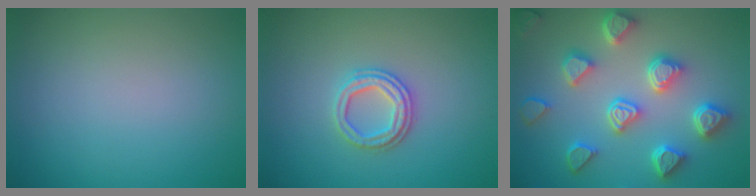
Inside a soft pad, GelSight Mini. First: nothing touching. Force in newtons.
{"total": 2.9, "press": 2.7, "slide": 1.0}
{"total": 6.9, "press": 5.7, "slide": 3.9}